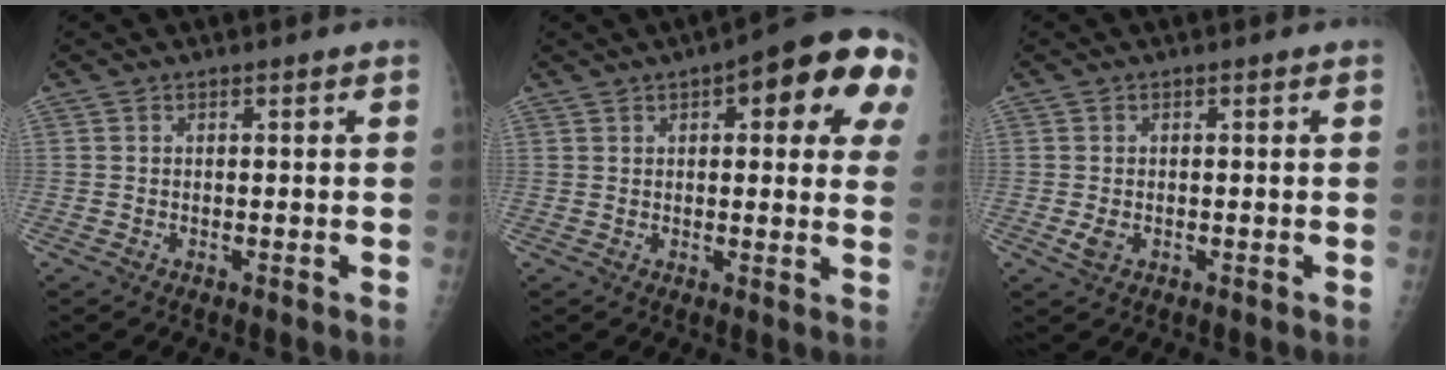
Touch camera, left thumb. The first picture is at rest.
{"total": 17.5, "force": [6.6, 6.2, 15.0], "torque": [-0.159, 0.004, 0.071]}
{"total": 1.9, "force": [-0.6, 1.3, 1.3], "torque": [-0.025, -0.003, -0.009]}